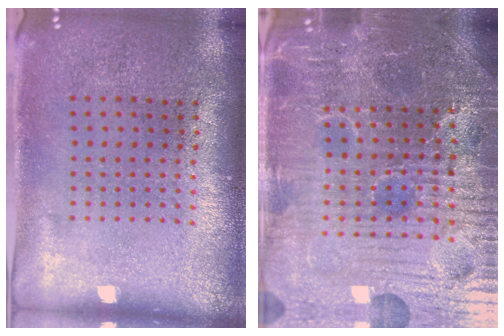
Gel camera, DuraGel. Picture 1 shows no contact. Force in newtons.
{"total": 5.6, "press": 5.4, "slide": 1.6}